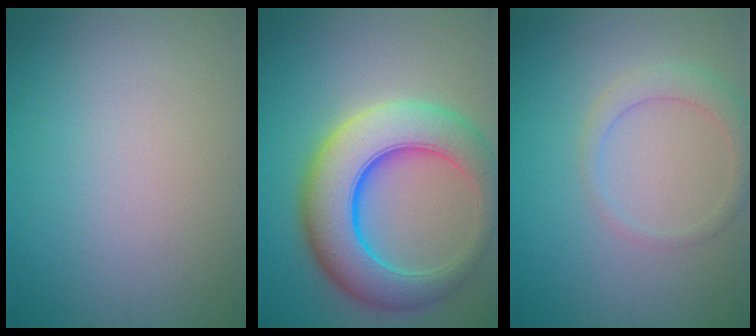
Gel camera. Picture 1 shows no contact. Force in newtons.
{"total": 9.9, "press": 9.9, "slide": 0.3}
{"total": 2.4, "press": 2.4, "slide": 0.2}